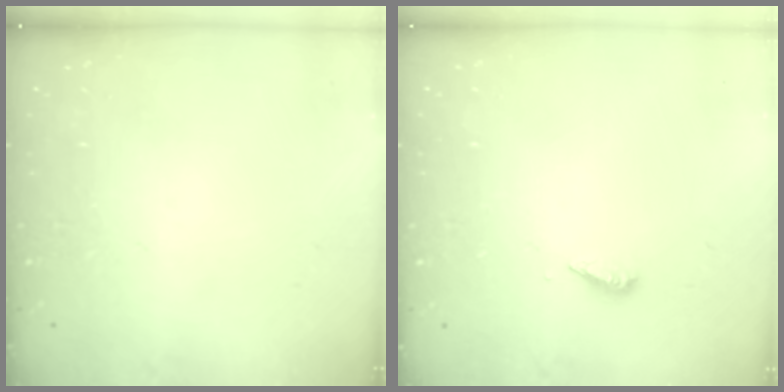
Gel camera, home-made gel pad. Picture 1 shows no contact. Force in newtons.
{"total": 2.8, "press": 2.8, "slide": 0.2}